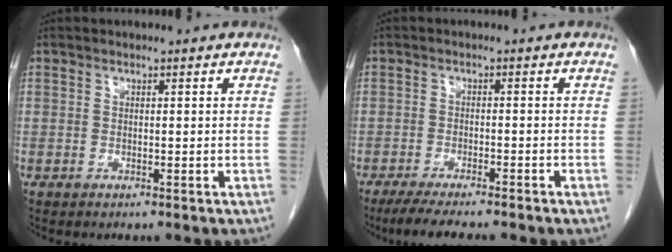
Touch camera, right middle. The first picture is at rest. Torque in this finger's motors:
{"motor_torque": [1.11, -1.03, 0.13, 0.05]}